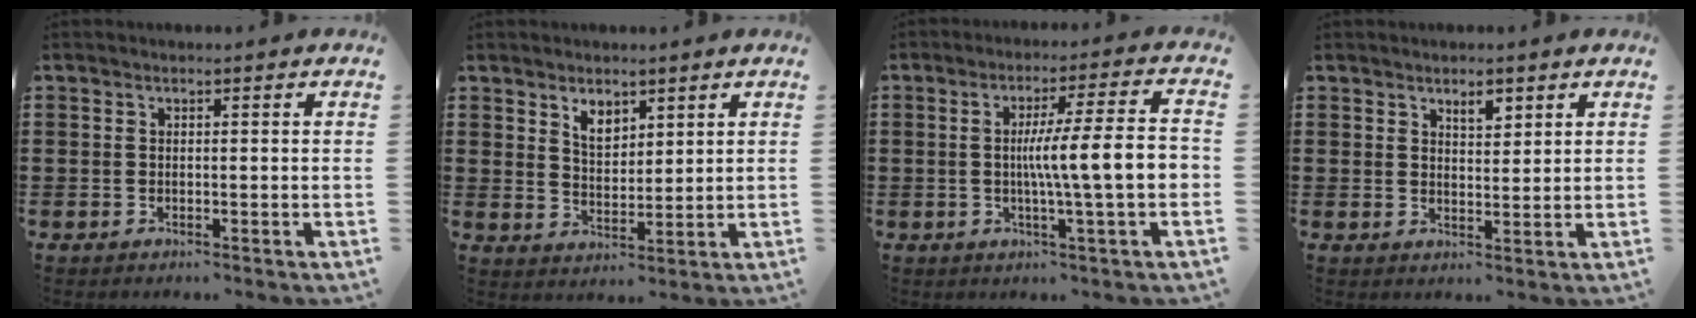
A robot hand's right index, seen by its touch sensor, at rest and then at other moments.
{"total": 3.8, "force": [2.5, 2.2, 1.7], "torque": [-0.034, 0.004, 0.045]}
{"total": 9.6, "force": [-0.5, 0.6, 9.6], "torque": [-0.159, -0.004, -0.015]}
{"total": 2.8, "force": [2.1, 1.2, 1.5], "torque": [-0.017, -0.002, 0.034]}